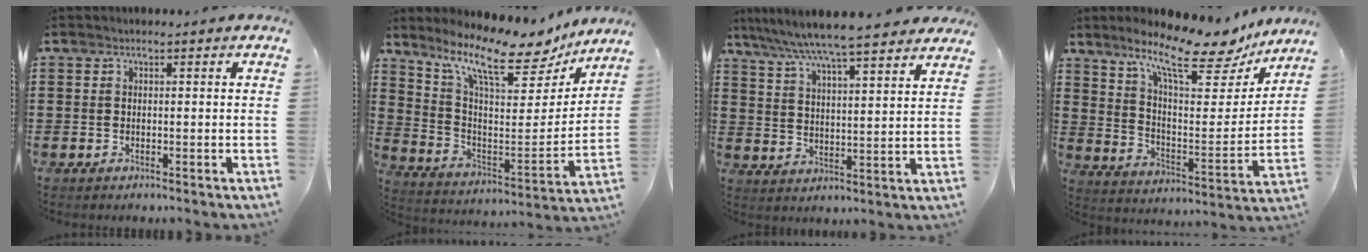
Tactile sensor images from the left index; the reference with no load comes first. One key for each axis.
{"total": 11.4, "fx": 8.7, "fy": 3.2, "fz": 6.6, "tx": -0.143, "ty": -0.062, "tz": 0.141}
{"total": 6.7, "fx": 6.2, "fy": -0.4, "fz": 2.6, "tx": -0.076, "ty": -0.037, "tz": 0.104}
{"total": 13.5, "fx": 10.1, "fy": 3.1, "fz": 8.4, "tx": -0.174, "ty": -0.055, "tz": 0.165}